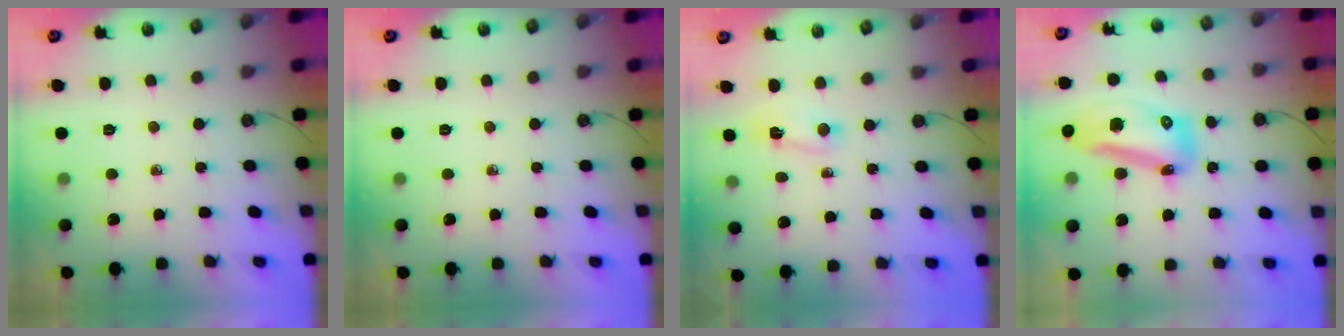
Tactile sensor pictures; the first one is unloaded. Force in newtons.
{"total": 0.0}
{"total": 2.4, "press": 2.3, "slide": 0.4}
{"total": 13.5, "press": 13.4, "slide": 1.4}